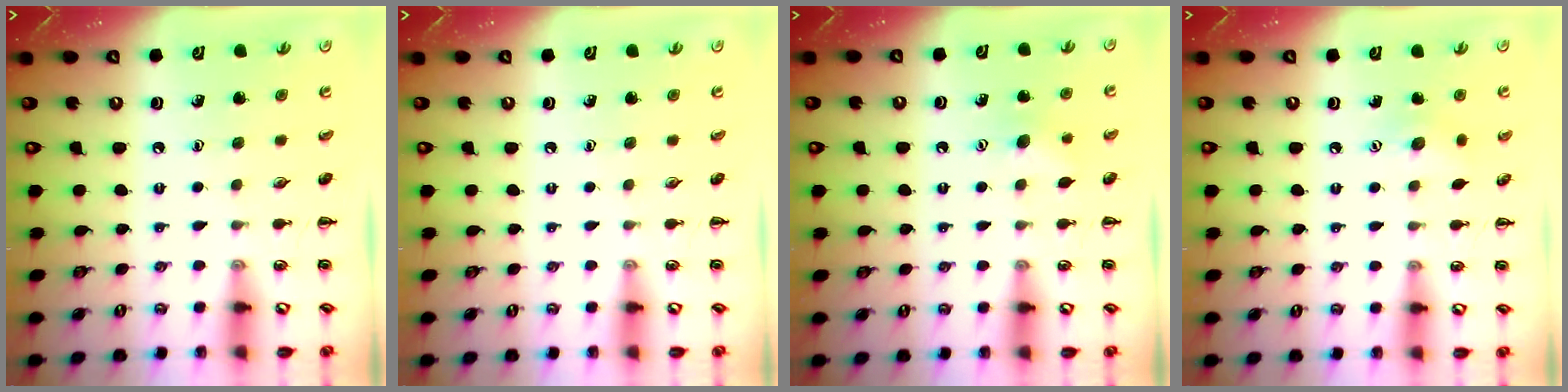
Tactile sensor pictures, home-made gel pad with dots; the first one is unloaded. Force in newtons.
{"total": 0.0}
{"total": 7.5, "press": 7.3, "slide": 1.6}
{"total": 5.8, "press": 5.7, "slide": 1.3}